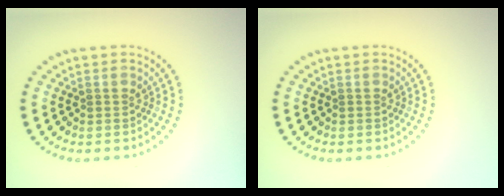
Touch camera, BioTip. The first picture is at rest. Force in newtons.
{"total": 0.0}